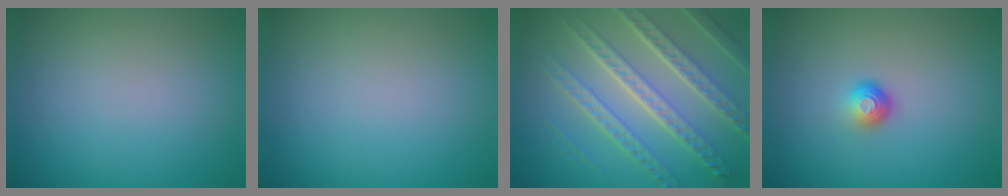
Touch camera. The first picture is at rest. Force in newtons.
{"total": 0.0}
{"total": 8.0, "press": 5.7, "slide": 5.7}
{"total": 1.6, "press": 1.1, "slide": 1.2}